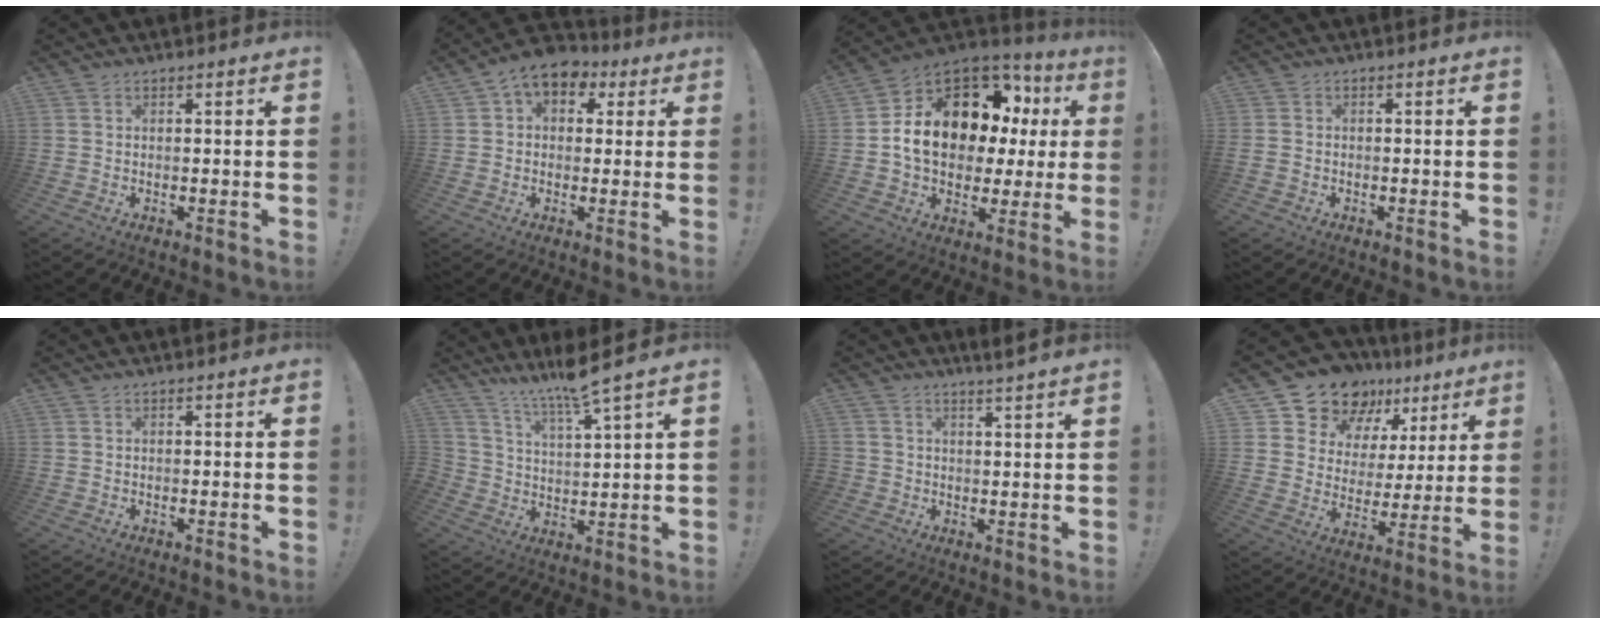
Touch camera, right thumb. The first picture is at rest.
{"total": 6.6, "force": [2.8, 5.1, 3.2], "torque": [-0.048, -0.011, 0.058]}
{"total": 16.3, "force": [4.5, 11.1, 11.1], "torque": [-0.186, -0.022, 0.096]}
{"total": 1.4, "force": [-1.0, 0.8, 0.7], "torque": [-0.009, 0.005, -0.017]}
{"total": 0.0}
{"total": 8.5, "force": [7.4, 0.0, 4.2], "torque": [-0.077, -0.049, 0.126]}
{"total": 2.7, "force": [2.4, 0.7, 1.0], "torque": [-0.009, -0.015, 0.043]}
{"total": 15.1, "force": [11.6, 8.7, 4.3], "torque": [-0.087, -0.086, 0.218]}